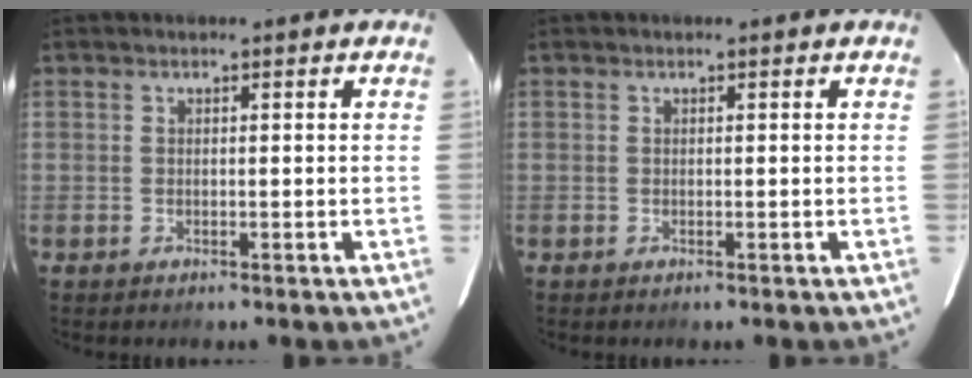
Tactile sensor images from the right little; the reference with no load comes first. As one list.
[{"total": 0.0}]